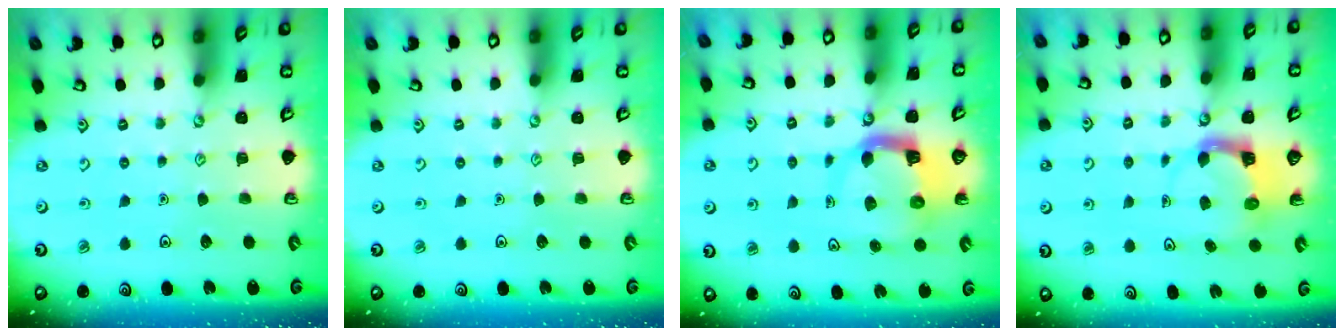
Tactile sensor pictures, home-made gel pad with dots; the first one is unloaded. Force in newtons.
{"total": 0.0}
{"total": 7.9, "press": 7.9, "slide": 1.1}
{"total": 3.9, "press": 3.9, "slide": 0.4}